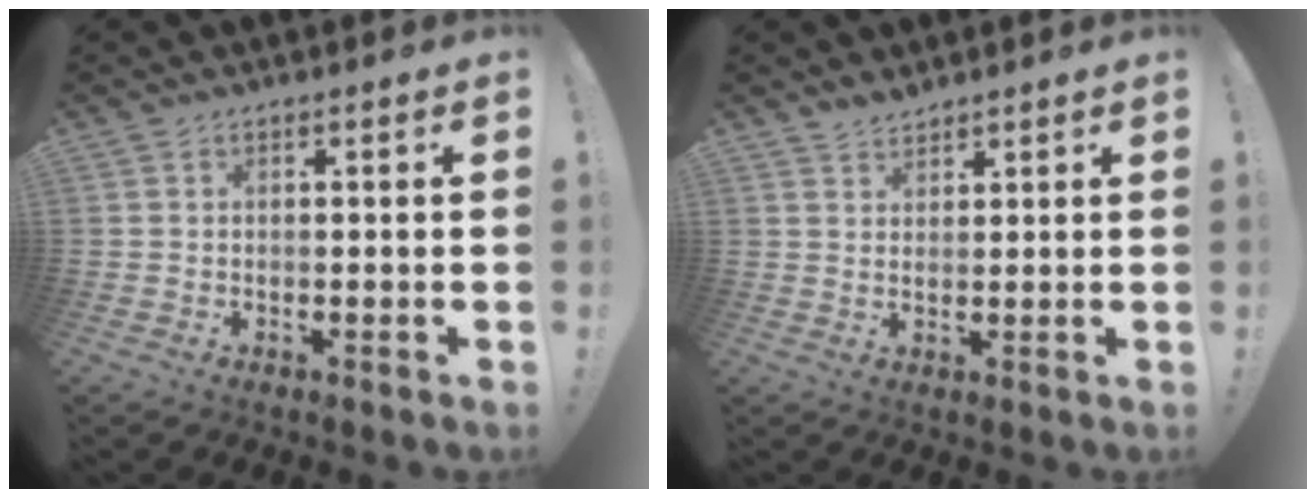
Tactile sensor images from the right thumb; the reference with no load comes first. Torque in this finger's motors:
{"motor_torque": [-0.38, 0.29, -0.07, 0.15, -0.01]}